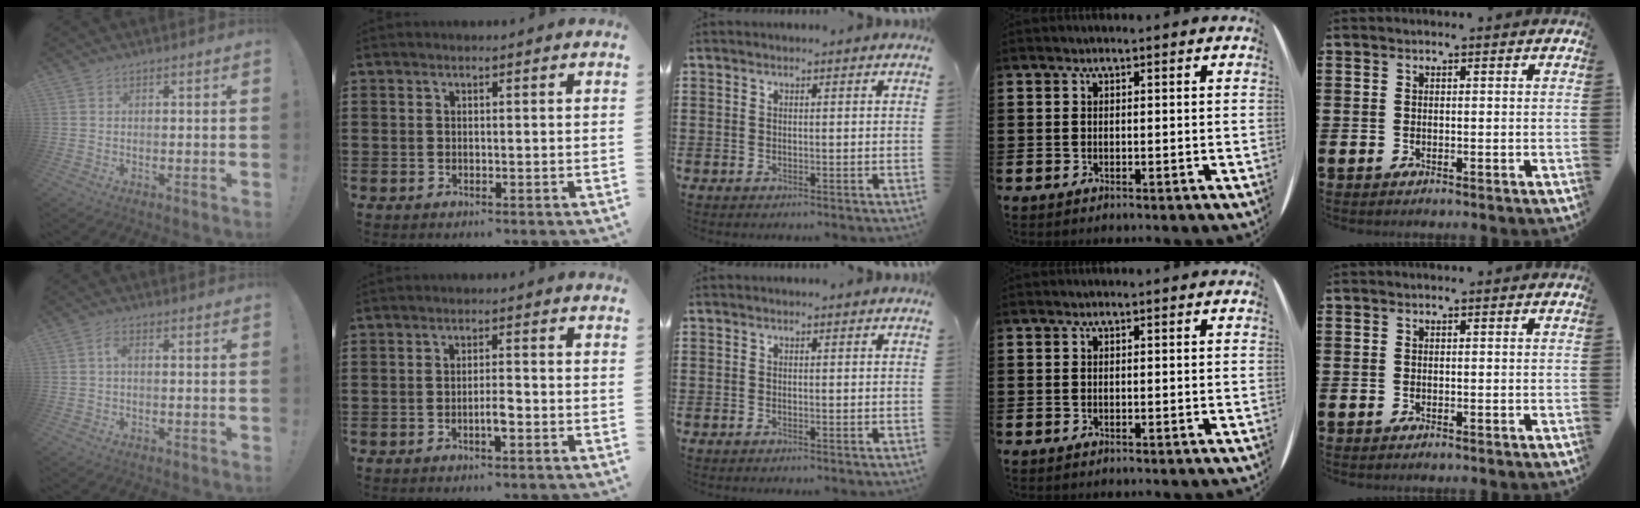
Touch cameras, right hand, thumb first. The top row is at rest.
{"thumb": {"total": 2.4, "force": [0.0, 0.8, 2.2], "torque": [-0.044, 0.005, -0.001]}, "index": {"total": 2.8, "force": [-1.2, 0.5, 2.4], "torque": [-0.043, 0.003, -0.022]}}